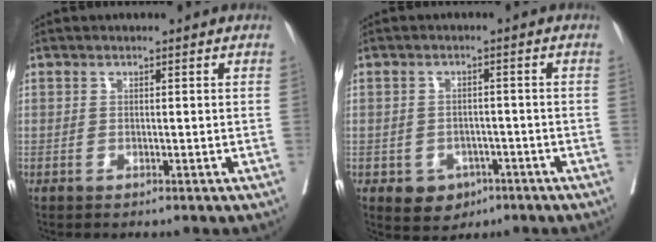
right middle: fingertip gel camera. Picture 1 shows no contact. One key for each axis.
{"total": 4.4, "fx": -2.2, "fy": 3.5, "fz": 1.6, "tx": -0.015, "ty": 0.005, "tz": -0.023}